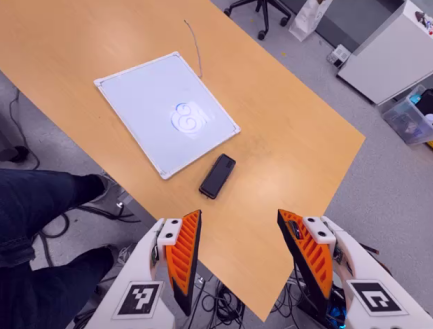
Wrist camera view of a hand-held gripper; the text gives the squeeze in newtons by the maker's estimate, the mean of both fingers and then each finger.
{"total": 0.0}